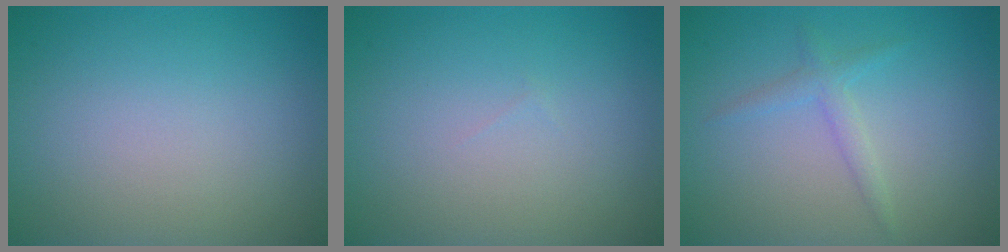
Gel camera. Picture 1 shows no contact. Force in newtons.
{"total": 0.0}
{"total": 1.5, "press": 1.5, "slide": 0.1}